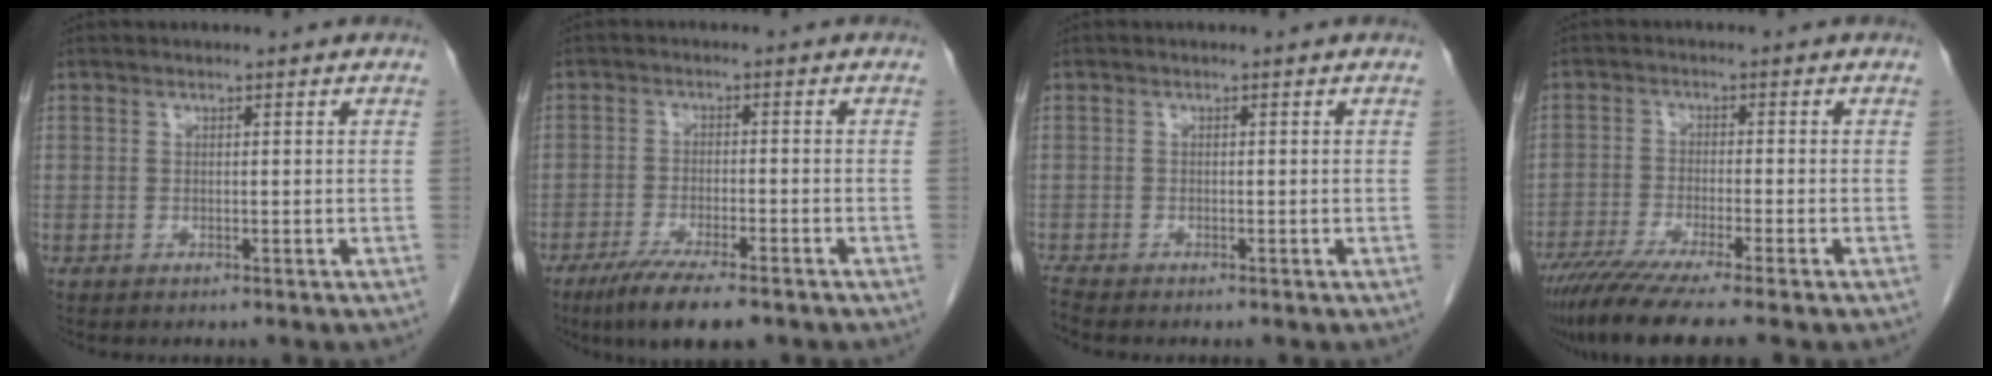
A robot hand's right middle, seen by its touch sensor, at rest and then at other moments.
{"total": 9.0, "force": [-6.5, 1.5, 6.0], "torque": [-0.098, -0.018, -0.101]}
{"total": 1.1, "force": [-1.1, -0.2, 0.2], "torque": [-0.014, -0.008, -0.022]}
{"total": 10.1, "force": [-7.9, -0.4, 6.3], "torque": [-0.098, -0.028, -0.129]}